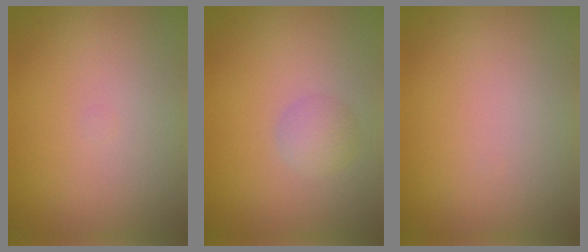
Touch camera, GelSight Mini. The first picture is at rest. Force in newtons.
{"total": 1.8, "press": 1.8, "slide": 0.0}
{"total": 0.0}